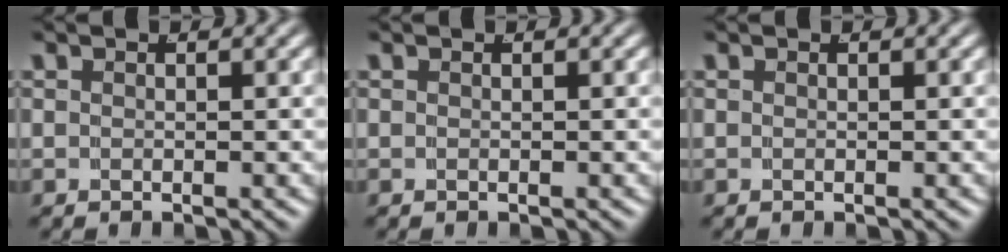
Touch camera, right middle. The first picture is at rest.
{"total": 0.0}
{"total": 0.0}